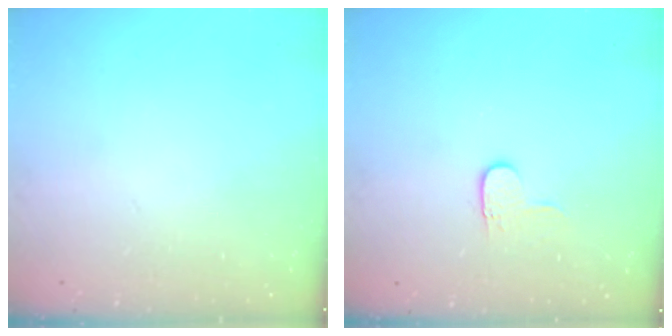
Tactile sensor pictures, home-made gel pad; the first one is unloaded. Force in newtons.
{"total": 3.9, "press": 3.9, "slide": 0.5}